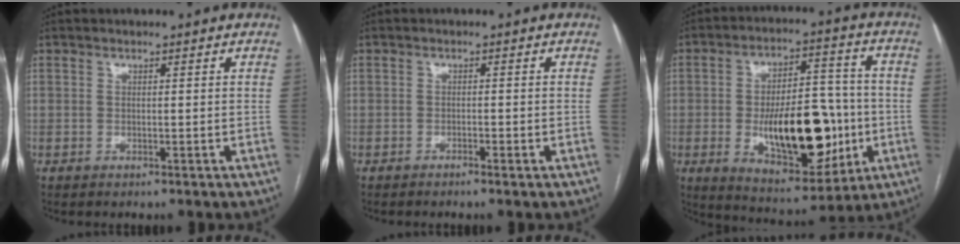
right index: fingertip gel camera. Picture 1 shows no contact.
{"total": 1.1, "force": [-0.8, -0.1, 0.8], "torque": [-0.015, 0.000, -0.013]}
{"total": 18.7, "force": [-3.4, 7.8, 16.6], "torque": [-0.260, 0.009, -0.040]}